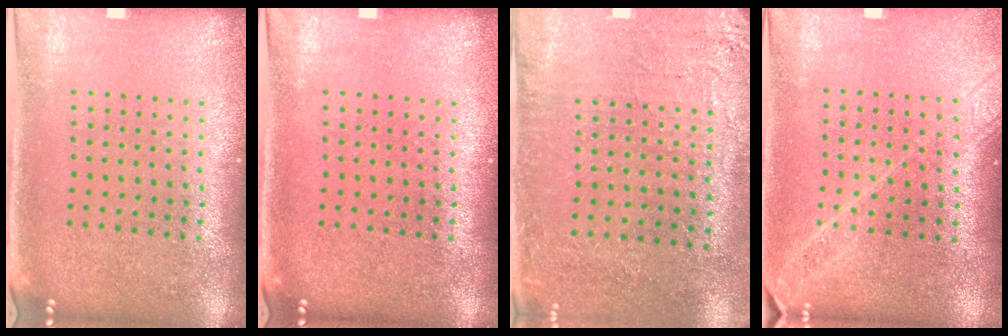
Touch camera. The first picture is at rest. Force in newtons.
{"total": 0.0}
{"total": 2.8, "press": 2.6, "slide": 1.1}
{"total": 1.7, "press": 1.4, "slide": 0.9}